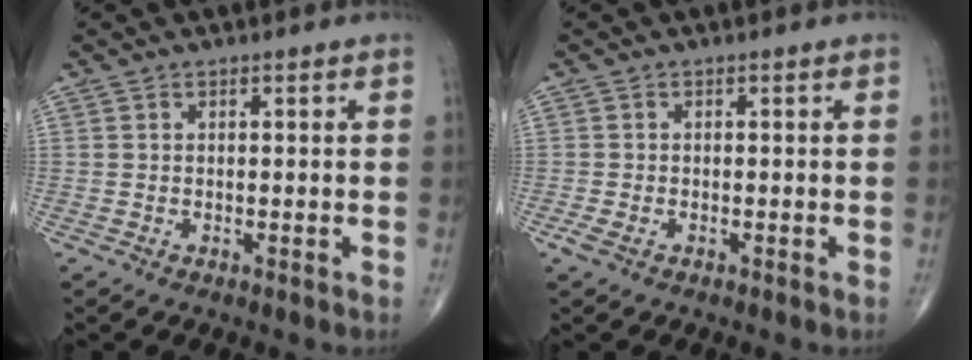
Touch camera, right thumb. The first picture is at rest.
{"total": 1.8, "force": [-0.9, 0.9, 1.2], "torque": [-0.031, -0.001, -0.017]}